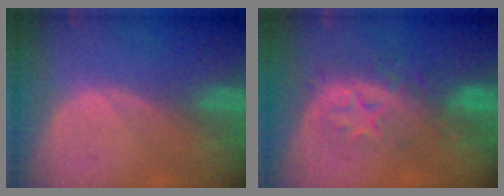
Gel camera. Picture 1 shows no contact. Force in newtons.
{"total": 8.2, "press": 7.7, "slide": 2.8}